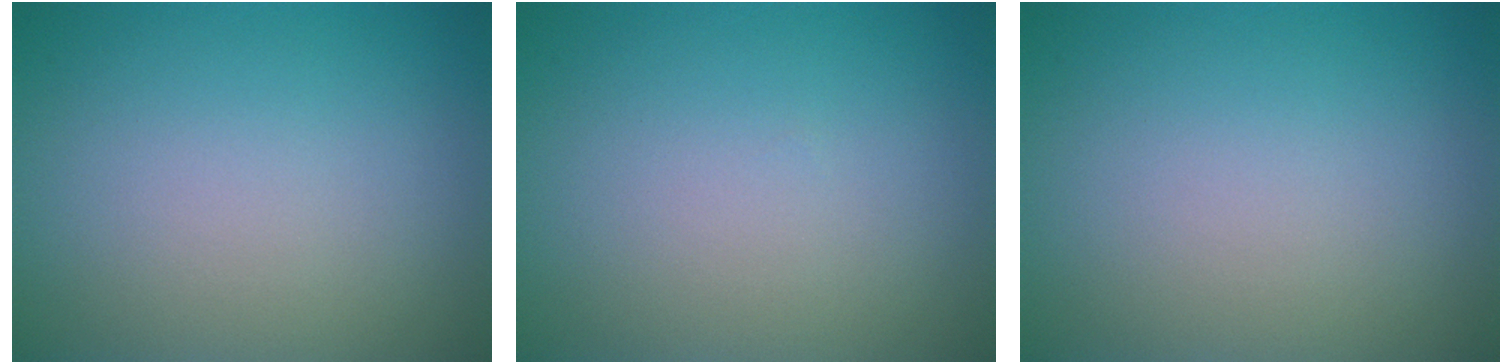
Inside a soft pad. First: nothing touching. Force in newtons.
{"total": 0.0}
{"total": 0.0}